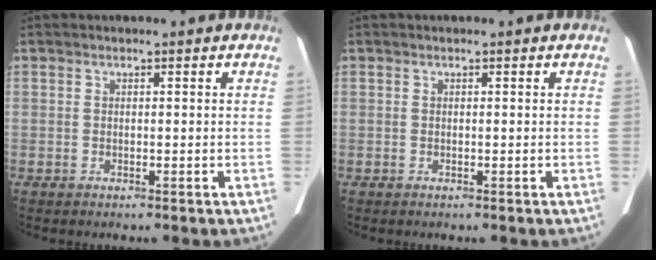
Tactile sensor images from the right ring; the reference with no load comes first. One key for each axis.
{"total": 0.0}